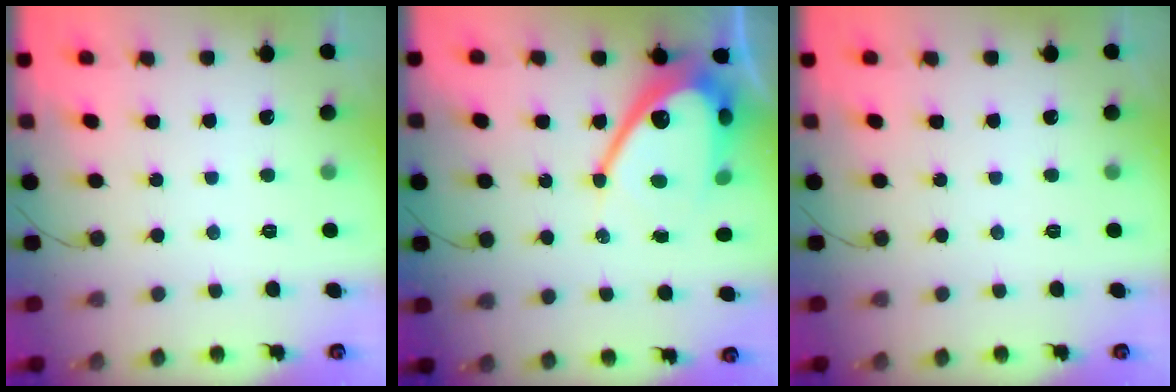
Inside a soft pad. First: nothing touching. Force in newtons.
{"total": 15.5, "press": 15.4, "slide": 1.5}
{"total": 0.0}